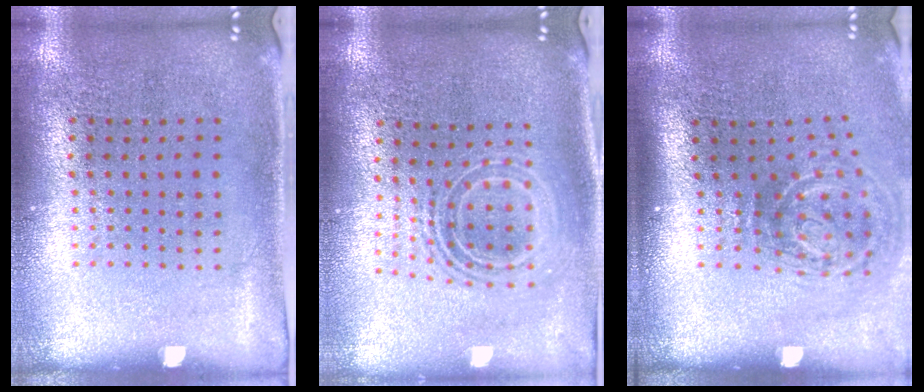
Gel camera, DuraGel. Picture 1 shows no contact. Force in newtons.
{"total": 2.0, "press": 1.5, "slide": 1.3}
{"total": 2.0, "press": 1.2, "slide": 1.6}